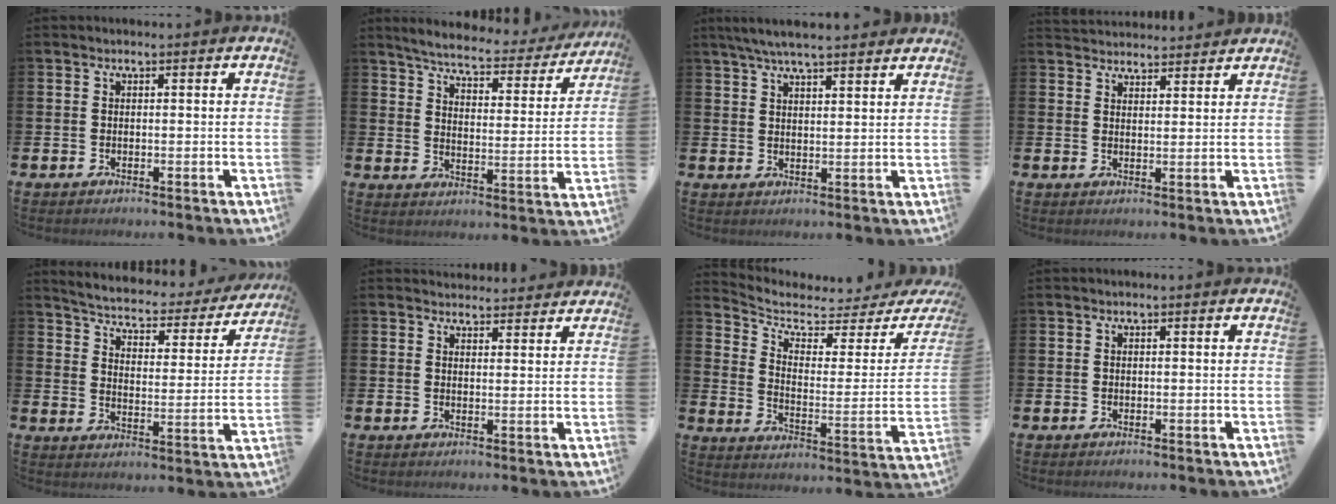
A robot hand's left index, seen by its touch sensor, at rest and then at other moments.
{"total": 5.6, "force": [5.2, 0.9, 1.8], "torque": [-0.052, -0.039, 0.082]}
{"total": 5.6, "force": [5.2, 0.7, 2.0], "torque": [-0.050, -0.014, 0.094]}
{"total": 3.4, "force": [3.3, 0.6, -0.2], "torque": [0.000, -0.017, 0.061]}
{"total": 4.1, "force": [3.8, 1.2, 1.0], "torque": [-0.043, -0.032, 0.055]}
{"total": 3.1, "force": [3.0, 0.7, -0.2], "torque": [0.010, -0.020, 0.052]}
{"total": 4.6, "force": [3.8, 1.8, 1.9], "torque": [-0.064, -0.035, 0.056]}
{"total": 0.0}